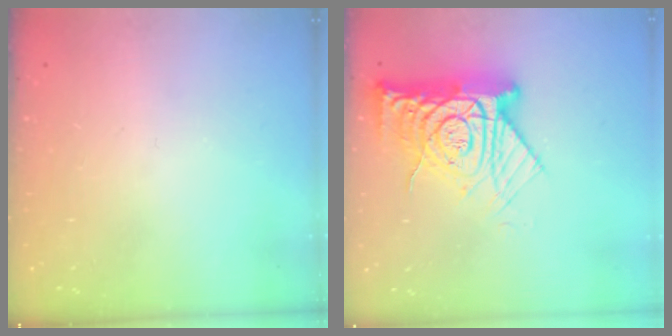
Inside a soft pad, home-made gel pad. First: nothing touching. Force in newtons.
{"total": 17.3, "press": 17.2, "slide": 1.7}